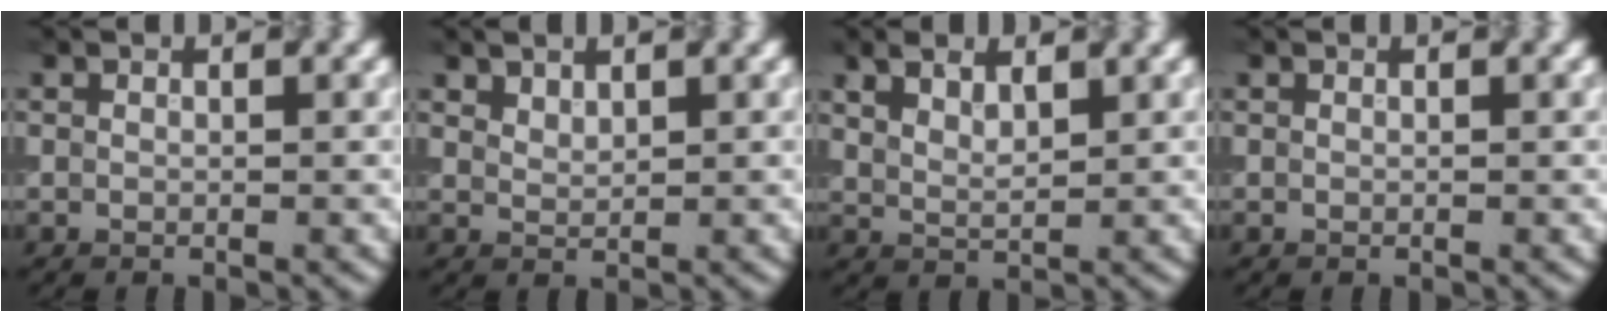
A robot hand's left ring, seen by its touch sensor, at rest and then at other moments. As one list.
[{"total": 1.2, "force": [1.1, 0.4, 0.3], "torque": [-0.009, -0.002, 0.026]}, {"total": 2.5, "force": [1.8, 0.9, 1.5], "torque": [-0.033, -0.001, 0.037]}, {"total": 0.0}]